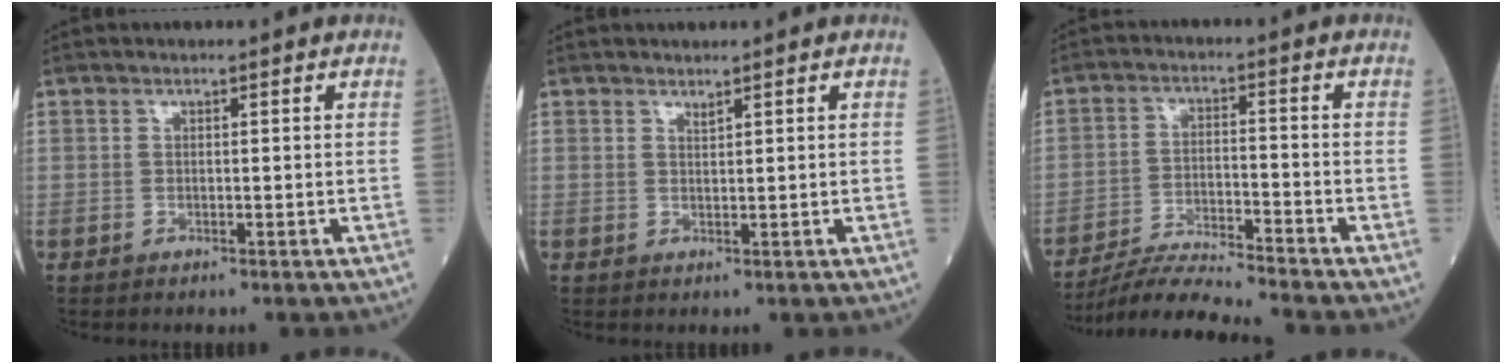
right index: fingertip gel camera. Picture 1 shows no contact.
{"total": 0.7, "force": [0.7, 0.0, 0.3], "torque": [-0.007, -0.006, 0.013]}
{"total": 8.1, "force": [-7.7, -1.9, 1.7], "torque": [-0.028, -0.014, -0.144]}